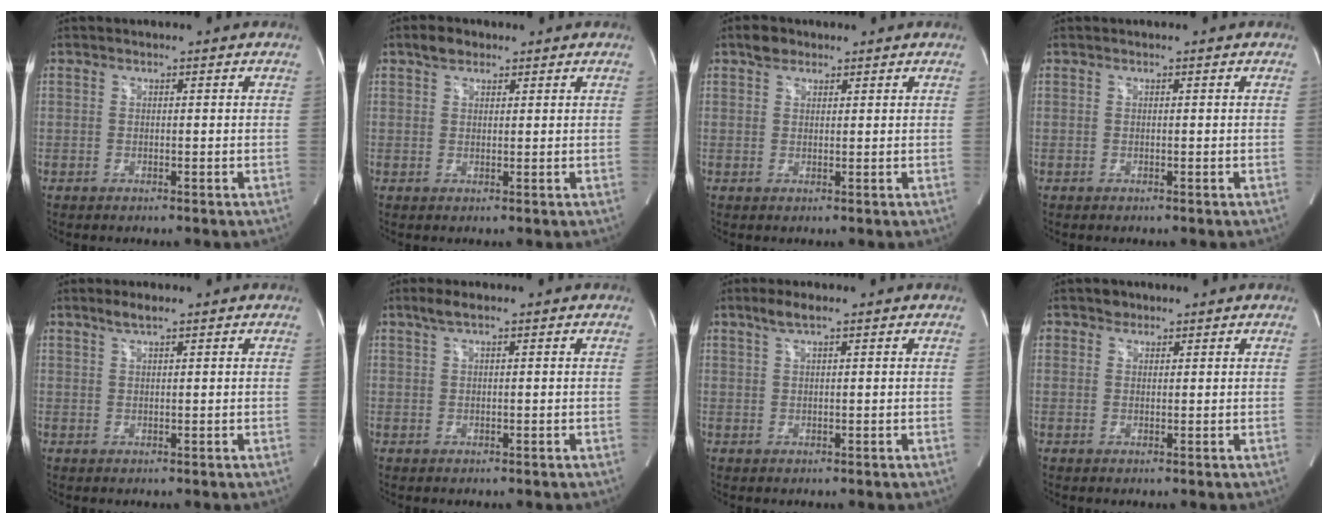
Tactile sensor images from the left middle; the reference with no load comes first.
{"total": 2.7, "force": [1.9, 1.6, 1.1], "torque": [-0.025, 0.012, 0.031]}
{"total": 2.3, "force": [1.6, 1.4, 0.7], "torque": [-0.018, 0.011, 0.027]}
{"total": 0.0}
{"total": 2.0, "force": [1.5, 0.2, 1.3], "torque": [-0.032, 0.004, 0.031]}
{"total": 2.1, "force": [1.4, 0.2, 1.5], "torque": [-0.041, 0.014, 0.028]}
{"total": 2.5, "force": [1.7, 0.2, 1.8], "torque": [-0.045, 0.009, 0.035]}
{"total": 1.5, "force": [1.0, 1.2, 0.0], "torque": [0.005, 0.002, 0.011]}